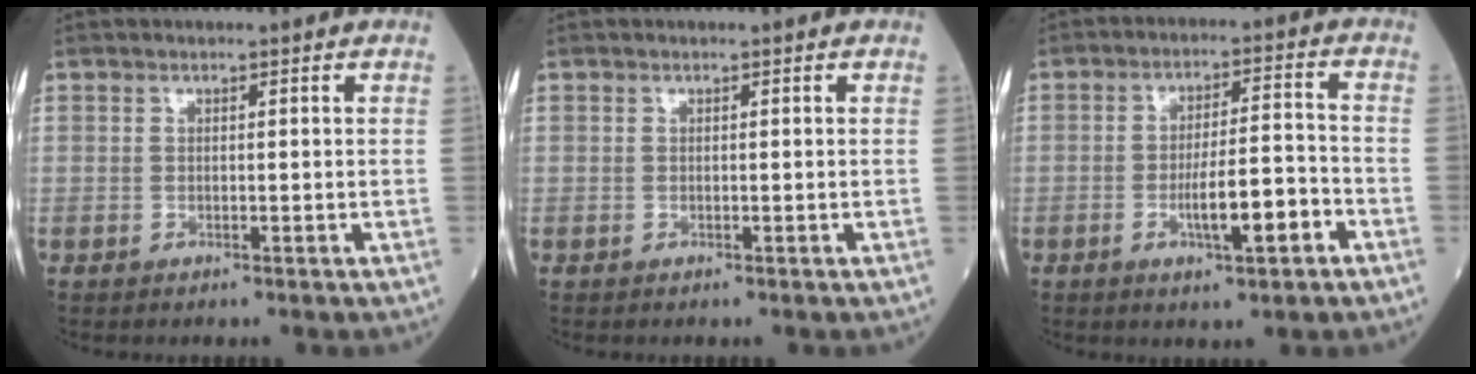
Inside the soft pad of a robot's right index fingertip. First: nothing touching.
{"total": 0.0}
{"total": 8.0, "force": [-3.3, 1.1, 7.1], "torque": [-0.127, 0.005, -0.051]}